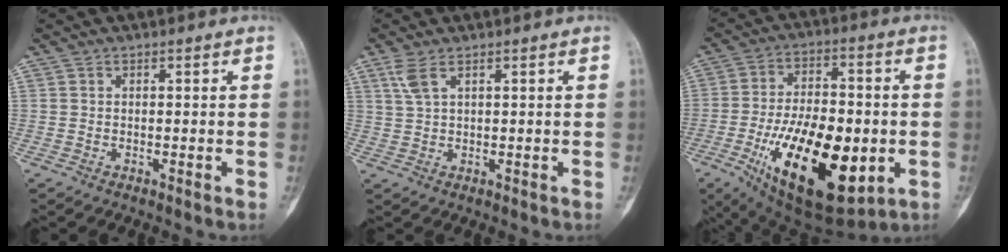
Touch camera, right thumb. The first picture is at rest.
{"total": 3.2, "force": [1.7, 1.1, 2.4], "torque": [-0.061, 0.008, 0.047]}
{"total": 25.3, "force": [-6.7, 12.1, 21.2], "torque": [-0.364, -0.005, -0.088]}